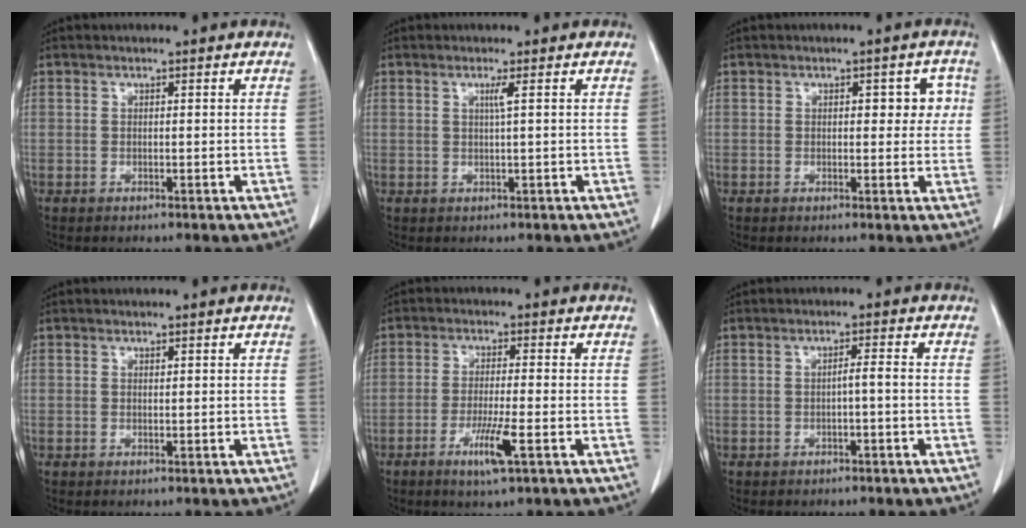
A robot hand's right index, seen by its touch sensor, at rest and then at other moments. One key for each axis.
{"total": 1.3, "fx": 0.4, "fy": -0.5, "fz": 1.2, "tx": -0.027, "ty": -0.002, "tz": 0.008}
{"total": 4.1, "fx": 0.8, "fy": 2.3, "fz": 3.3, "tx": -0.027, "ty": 0.018, "tz": 0.009}
{"total": 0.0}
{"total": 5.6, "fx": -2.6, "fy": -0.2, "fz": 5.0, "tx": -0.095, "ty": -0.014, "tz": -0.047}
{"total": 1.5, "fx": -0.5, "fy": -0.1, "fz": 1.4, "tx": -0.022, "ty": 0.002, "tz": -0.008}